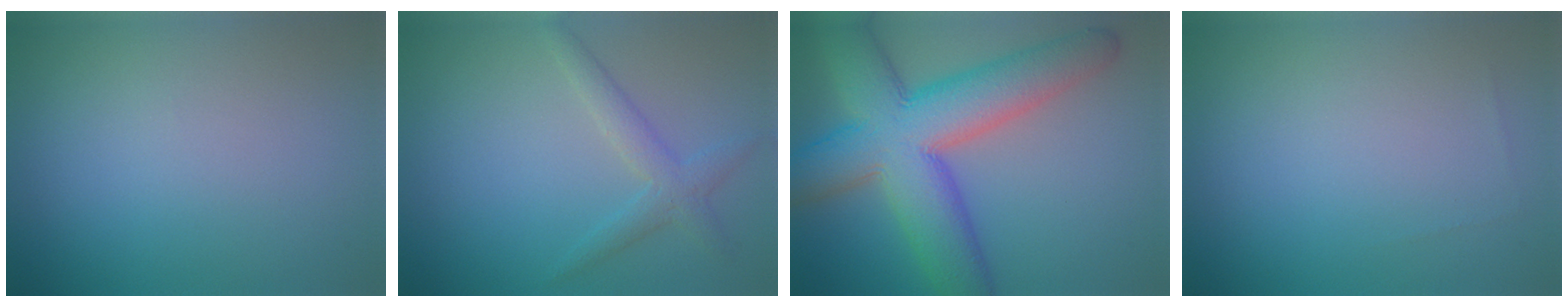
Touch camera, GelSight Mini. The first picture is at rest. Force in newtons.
{"total": 2.3, "press": 2.3, "slide": 0.2}
{"total": 11.9, "press": 11.9, "slide": 0.4}
{"total": 0.0}